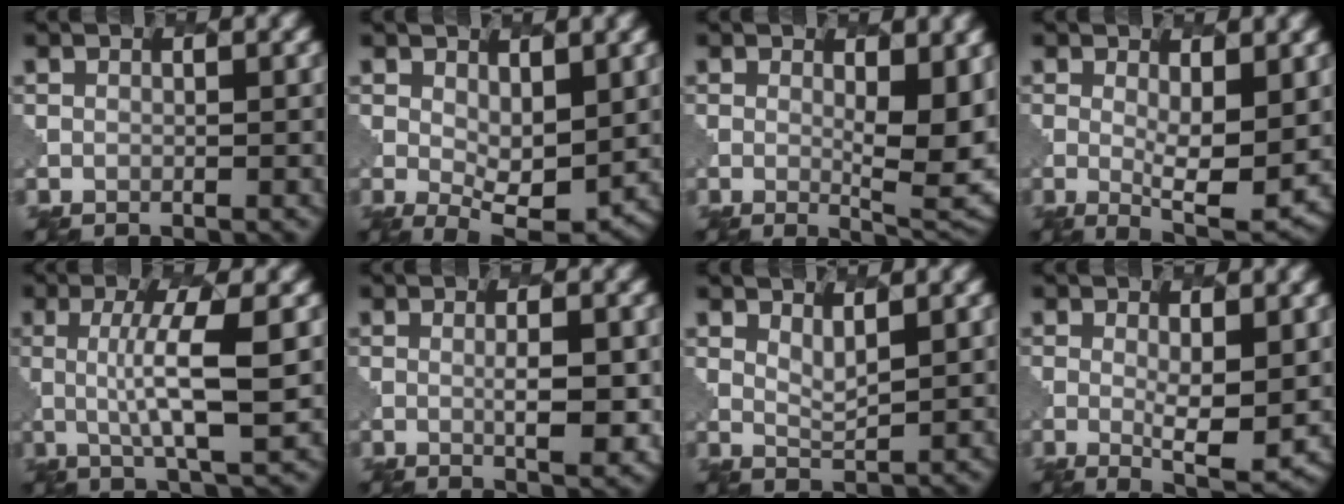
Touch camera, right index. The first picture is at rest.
{"total": 4.2, "force": [0.7, 2.0, 3.6], "torque": [-0.062, -0.009, 0.017]}
{"total": 6.5, "force": [0.8, 2.0, 6.1], "torque": [-0.091, -0.015, 0.019]}
{"total": 5.1, "force": [0.7, 1.5, 4.8], "torque": [-0.078, -0.018, 0.017]}
{"total": 5.8, "force": [0.6, 1.1, 5.6], "torque": [-0.106, -0.003, 0.013]}
{"total": 3.3, "force": [0.4, 0.8, 3.2], "torque": [-0.049, -0.006, 0.012]}
{"total": 1.8, "force": [1.6, 0.3, 0.9], "torque": [-0.023, -0.010, 0.032]}
{"total": 4.1, "force": [0.5, 1.1, 4.0], "torque": [-0.067, -0.014, 0.012]}